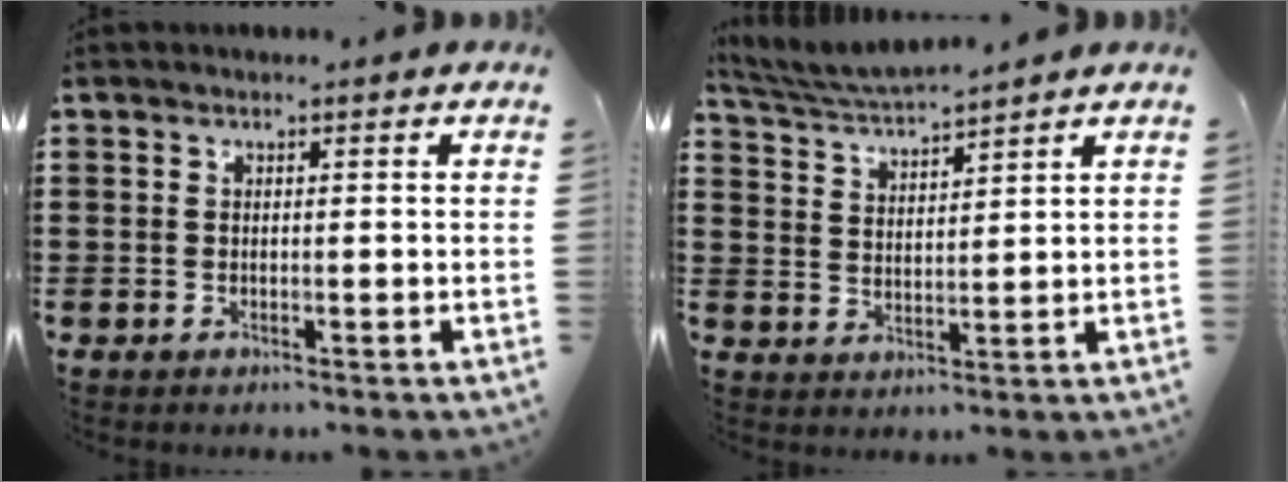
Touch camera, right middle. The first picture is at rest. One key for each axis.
{"total": 4.3, "fx": 4.2, "fy": 0.4, "fz": 0.8, "tx": -0.036, "ty": -0.018, "tz": 0.075}